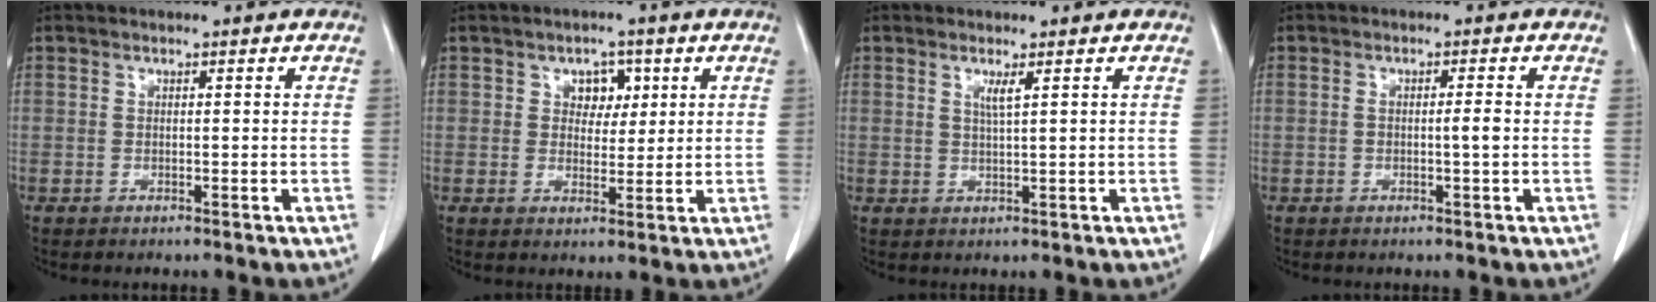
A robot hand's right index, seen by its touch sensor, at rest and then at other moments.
{"total": 3.8, "force": [1.5, 2.8, 2.2], "torque": [-0.020, 0.005, 0.020]}
{"total": 1.7, "force": [0.9, -0.3, 1.4], "torque": [-0.029, -0.005, 0.016]}
{"total": 1.6, "force": [-0.2, -0.1, 1.6], "torque": [-0.028, 0.000, -0.004]}